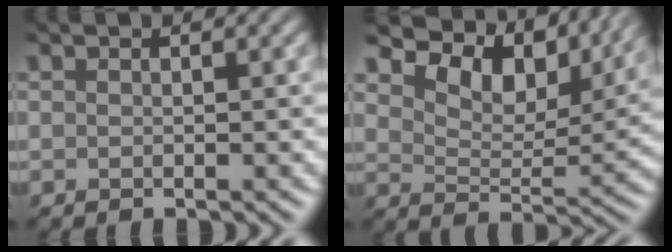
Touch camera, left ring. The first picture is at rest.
{"total": 10.6, "force": [7.6, 4.7, 5.8], "torque": [-0.097, -0.002, 0.121]}